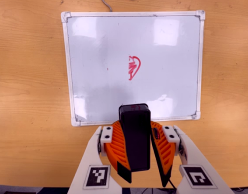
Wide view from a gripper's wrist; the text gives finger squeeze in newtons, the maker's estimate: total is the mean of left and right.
{"total": 12.4, "left": 11.8, "right": 13.1}